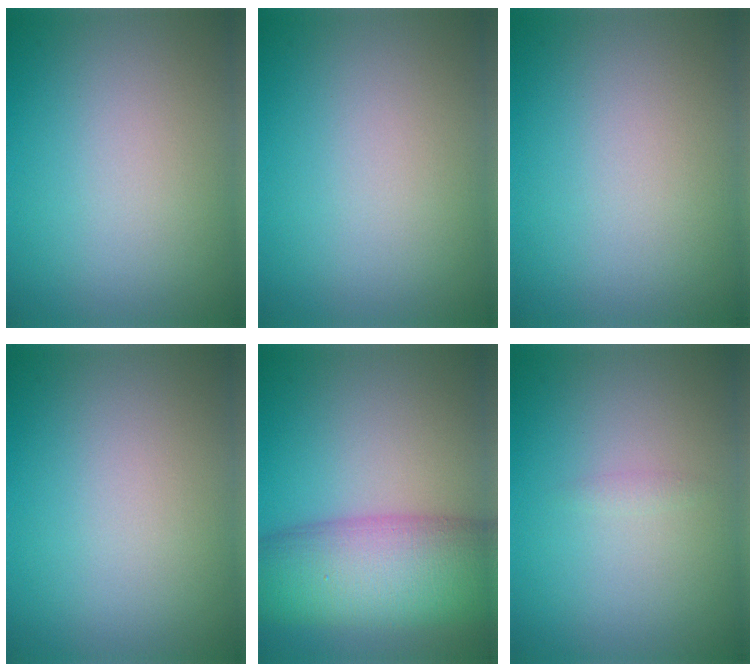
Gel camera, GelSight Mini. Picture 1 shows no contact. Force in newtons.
{"total": 0.0}
{"total": 0.0}
{"total": 0.0}
{"total": 10.8, "press": 10.8, "slide": 0.4}
{"total": 0.6, "press": 0.6, "slide": 0.0}